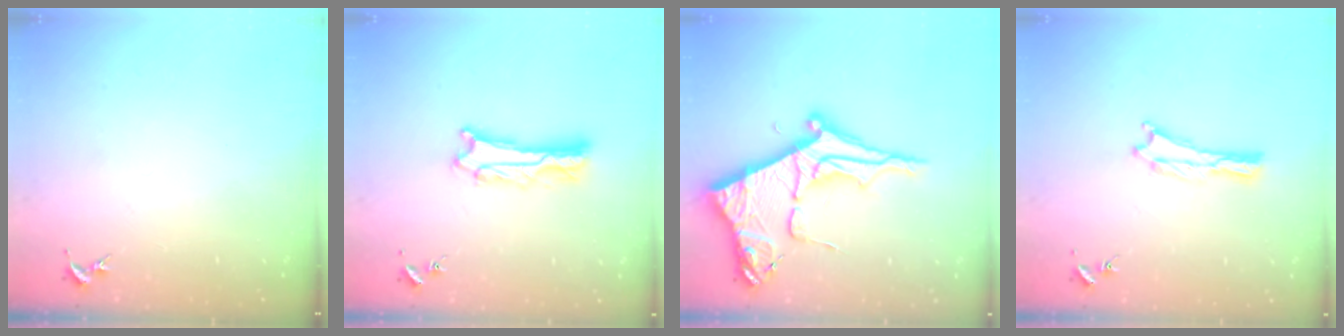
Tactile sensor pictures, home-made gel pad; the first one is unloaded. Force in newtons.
{"total": 3.2, "press": 3.2, "slide": 0.4}
{"total": 10.1, "press": 10.1, "slide": 1.1}
{"total": 0.0}